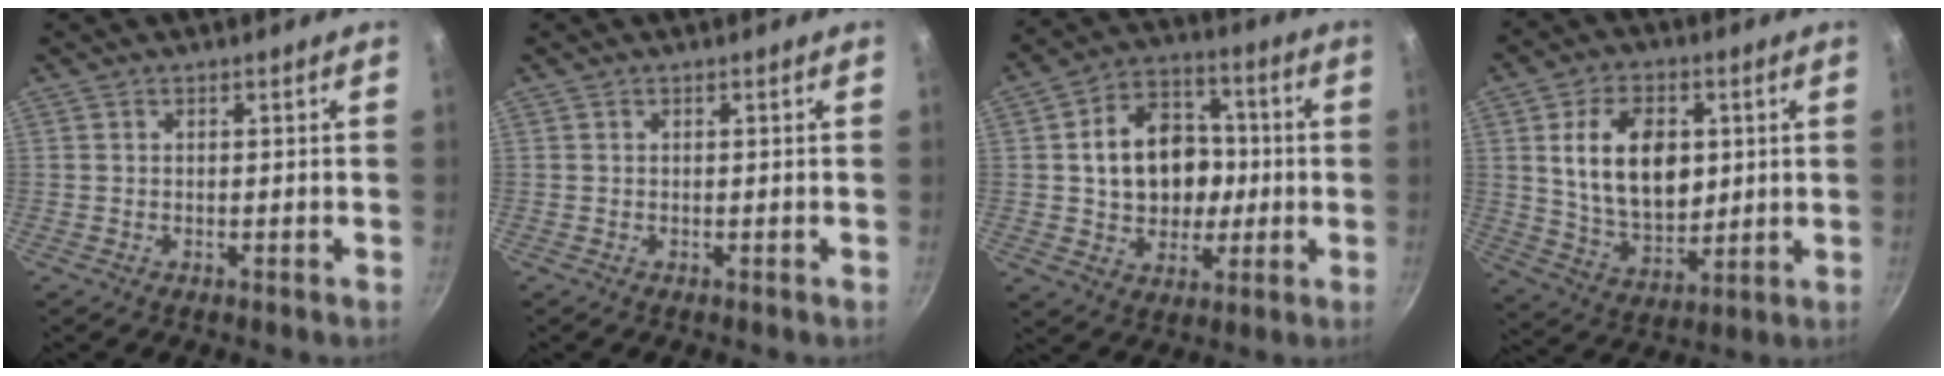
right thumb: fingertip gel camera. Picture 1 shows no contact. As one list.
[{"total": 0.0}, {"total": 15.5, "force": [0.4, 12.4, 9.3], "torque": [-0.112, 0.028, 0.008]}, {"total": 15.6, "force": [3.1, 10.3, 11.3], "torque": [-0.165, -0.015, 0.063]}]